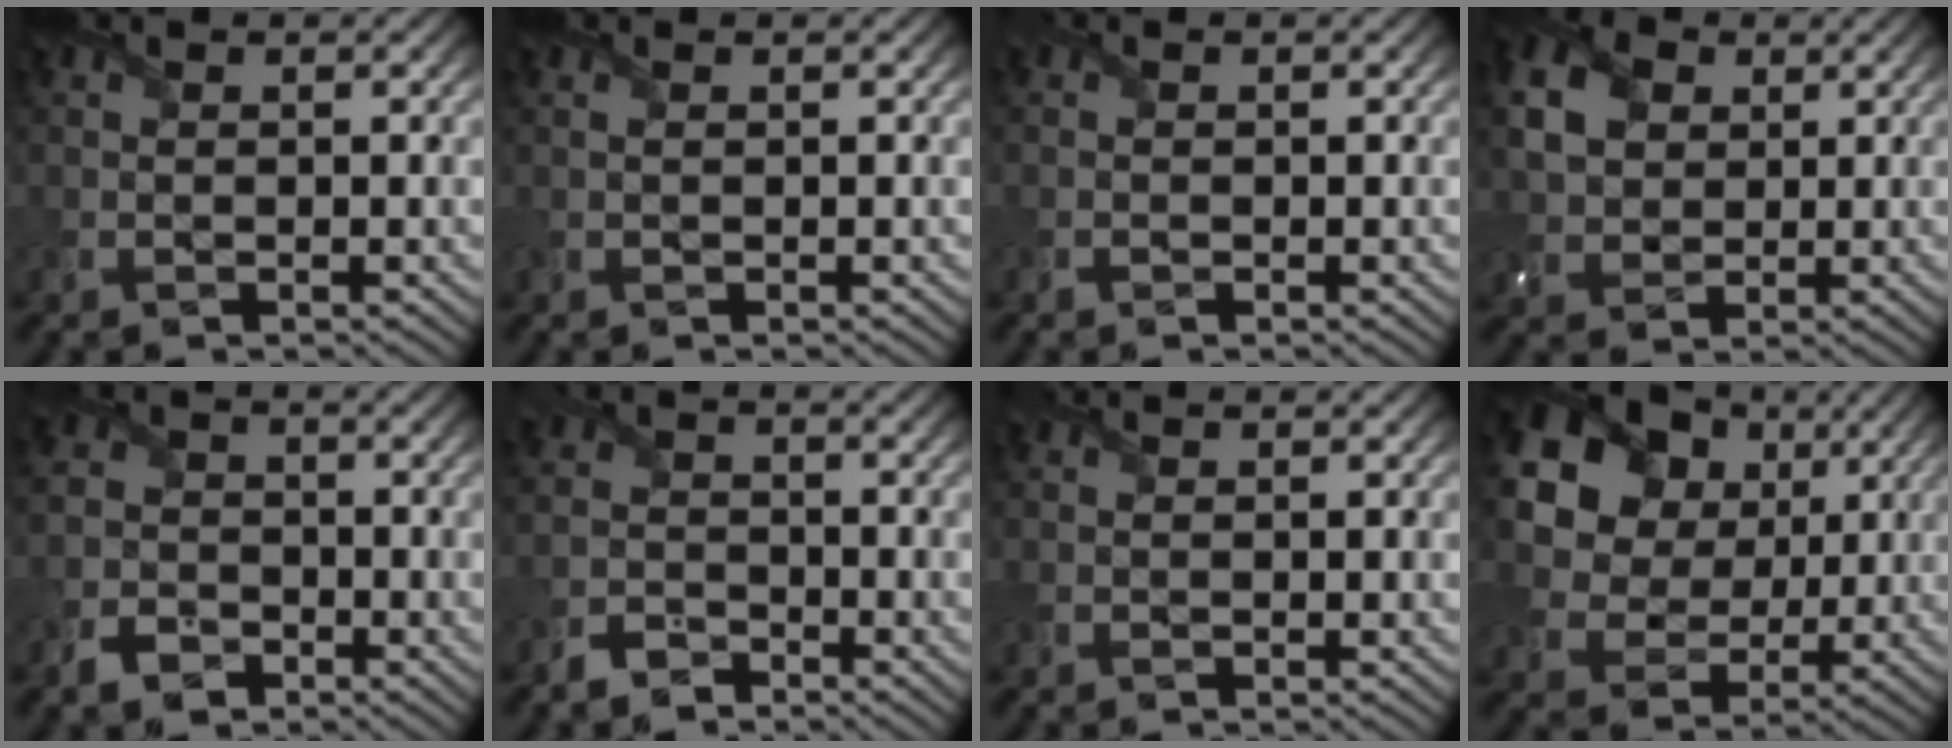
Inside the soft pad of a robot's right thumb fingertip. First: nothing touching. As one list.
[{"total": 0.6, "force": [0.1, 0.2, 0.5], "torque": [-0.011, 0.002, 0.005]}, {"total": 0.6, "force": [-0.4, 0.4, 0.3], "torque": [-0.006, -0.001, -0.010]}, {"total": 7.2, "force": [2.3, 5.4, 4.0], "torque": [-0.124, 0.012, 0.040]}, {"total": 3.8, "force": [-2.4, 2.7, 1.3], "torque": [-0.036, -0.003, -0.061]}, {"total": 2.9, "force": [-2.5, 1.4, 0.7], "torque": [-0.020, 0.003, -0.062]}, {"total": 0.6, "force": [0.5, 0.2, 0.1], "torque": [-0.006, 0.001, 0.010]}, {"total": 17.1, "force": [7.6, 13.0, 8.1], "torque": [-0.235, 0.066, 0.154]}]